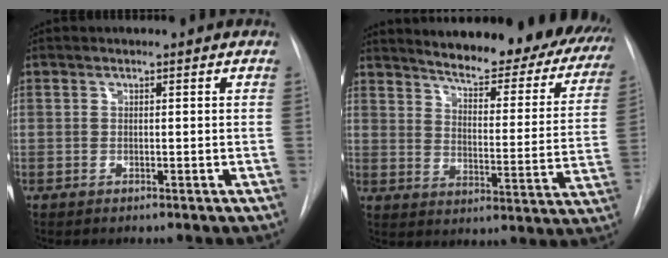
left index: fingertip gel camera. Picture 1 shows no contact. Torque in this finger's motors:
{"motor_torque": [0.45, -0.69, 0.30, 0.15]}